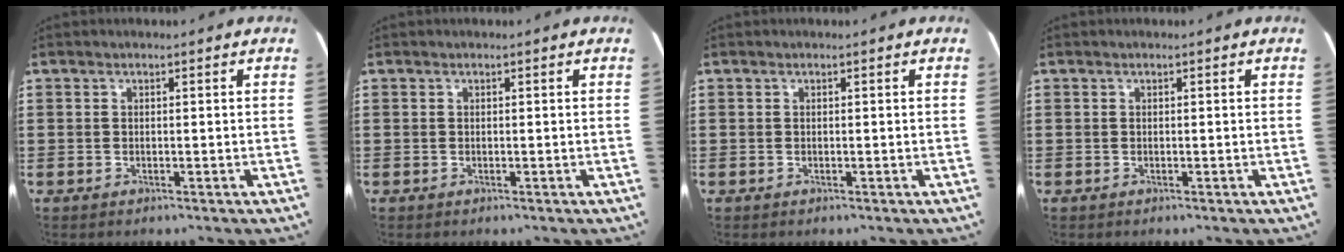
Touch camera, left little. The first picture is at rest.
{"total": 0.0}
{"total": 0.0}
{"total": 0.0}